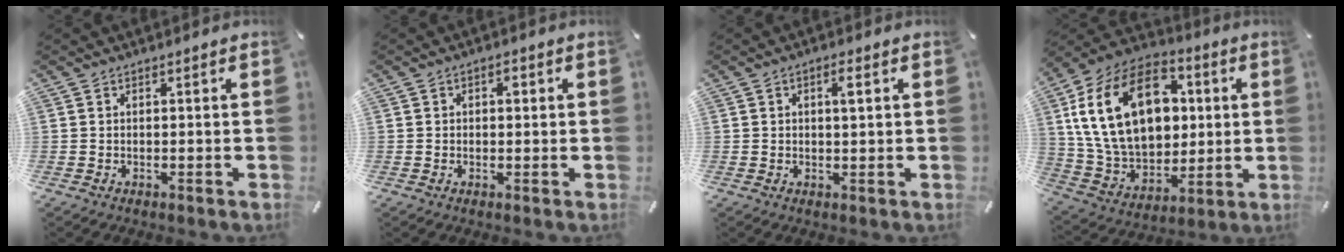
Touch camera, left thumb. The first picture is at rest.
{"total": 2.0, "force": [0.2, 1.5, 1.2], "torque": [-0.010, 0.002, -0.003]}
{"total": 2.8, "force": [0.9, 1.2, 2.3], "torque": [-0.034, 0.000, 0.010]}
{"total": 25.2, "force": [5.5, 17.8, 17.0], "torque": [-0.328, -0.002, 0.105]}